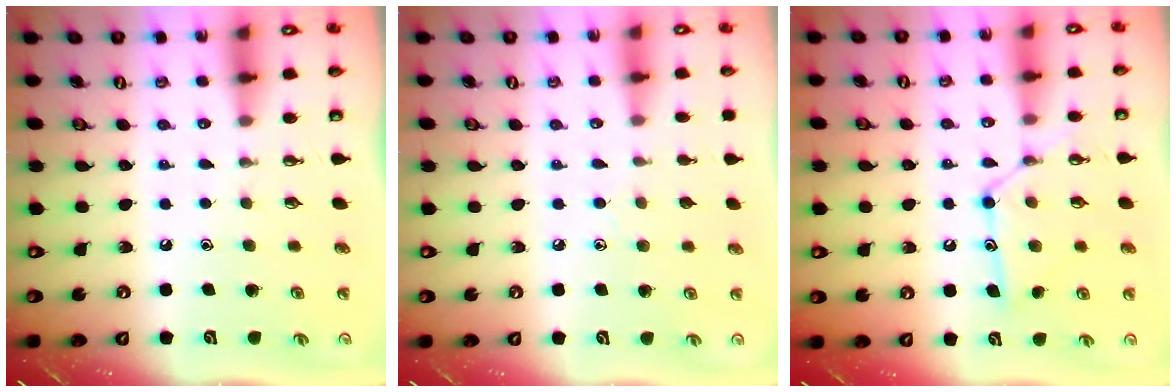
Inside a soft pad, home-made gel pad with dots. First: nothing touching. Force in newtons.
{"total": 4.8, "press": 4.8, "slide": 0.5}
{"total": 13.4, "press": 13.3, "slide": 1.1}